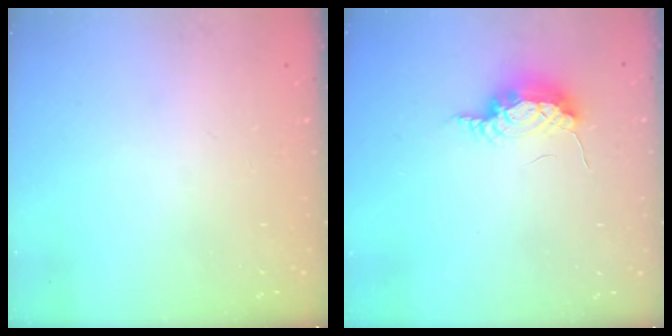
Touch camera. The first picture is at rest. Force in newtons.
{"total": 7.6, "press": 7.4, "slide": 1.8}